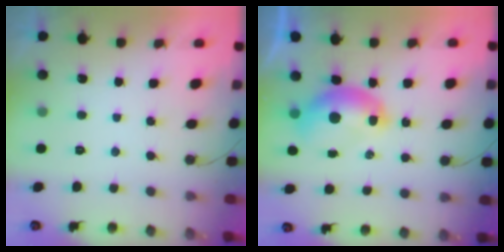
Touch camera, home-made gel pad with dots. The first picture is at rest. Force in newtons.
{"total": 8.5, "press": 8.4, "slide": 1.0}